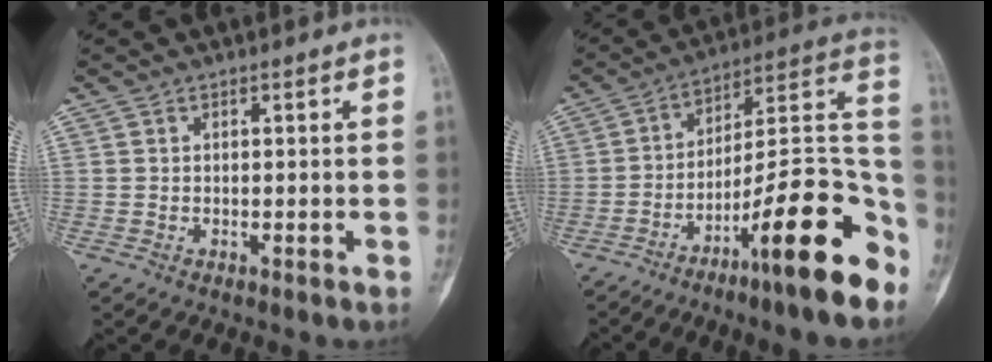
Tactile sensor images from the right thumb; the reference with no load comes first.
{"total": 20.6, "force": [-10.8, 3.7, 17.1], "torque": [-0.239, 0.072, -0.171]}